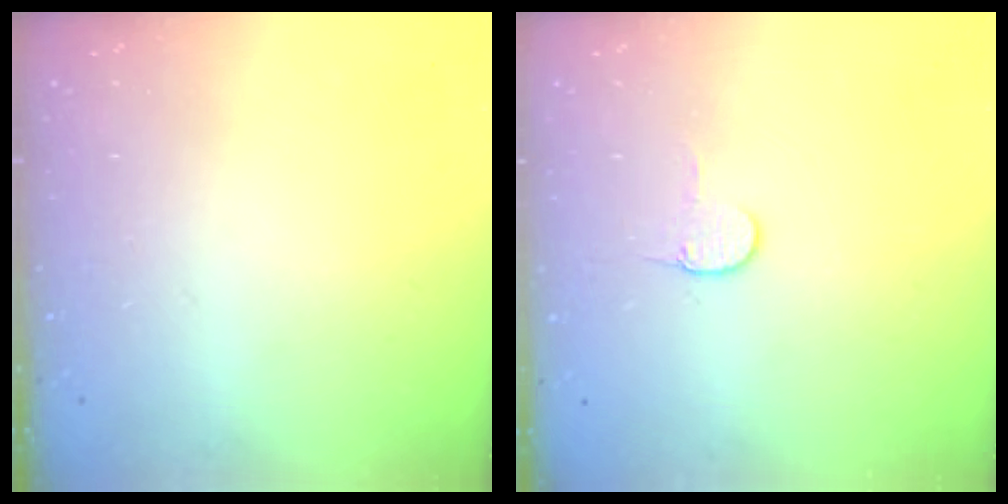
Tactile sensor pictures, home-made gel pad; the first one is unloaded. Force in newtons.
{"total": 3.2, "press": 3.2, "slide": 0.3}